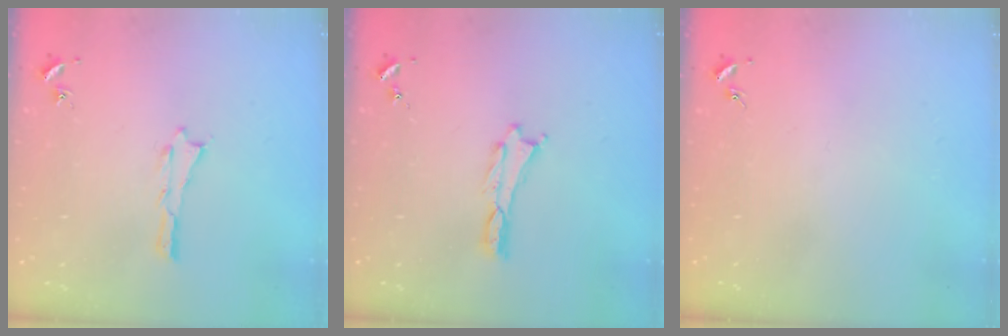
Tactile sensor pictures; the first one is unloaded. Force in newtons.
{"total": 0.0}
{"total": 0.0}